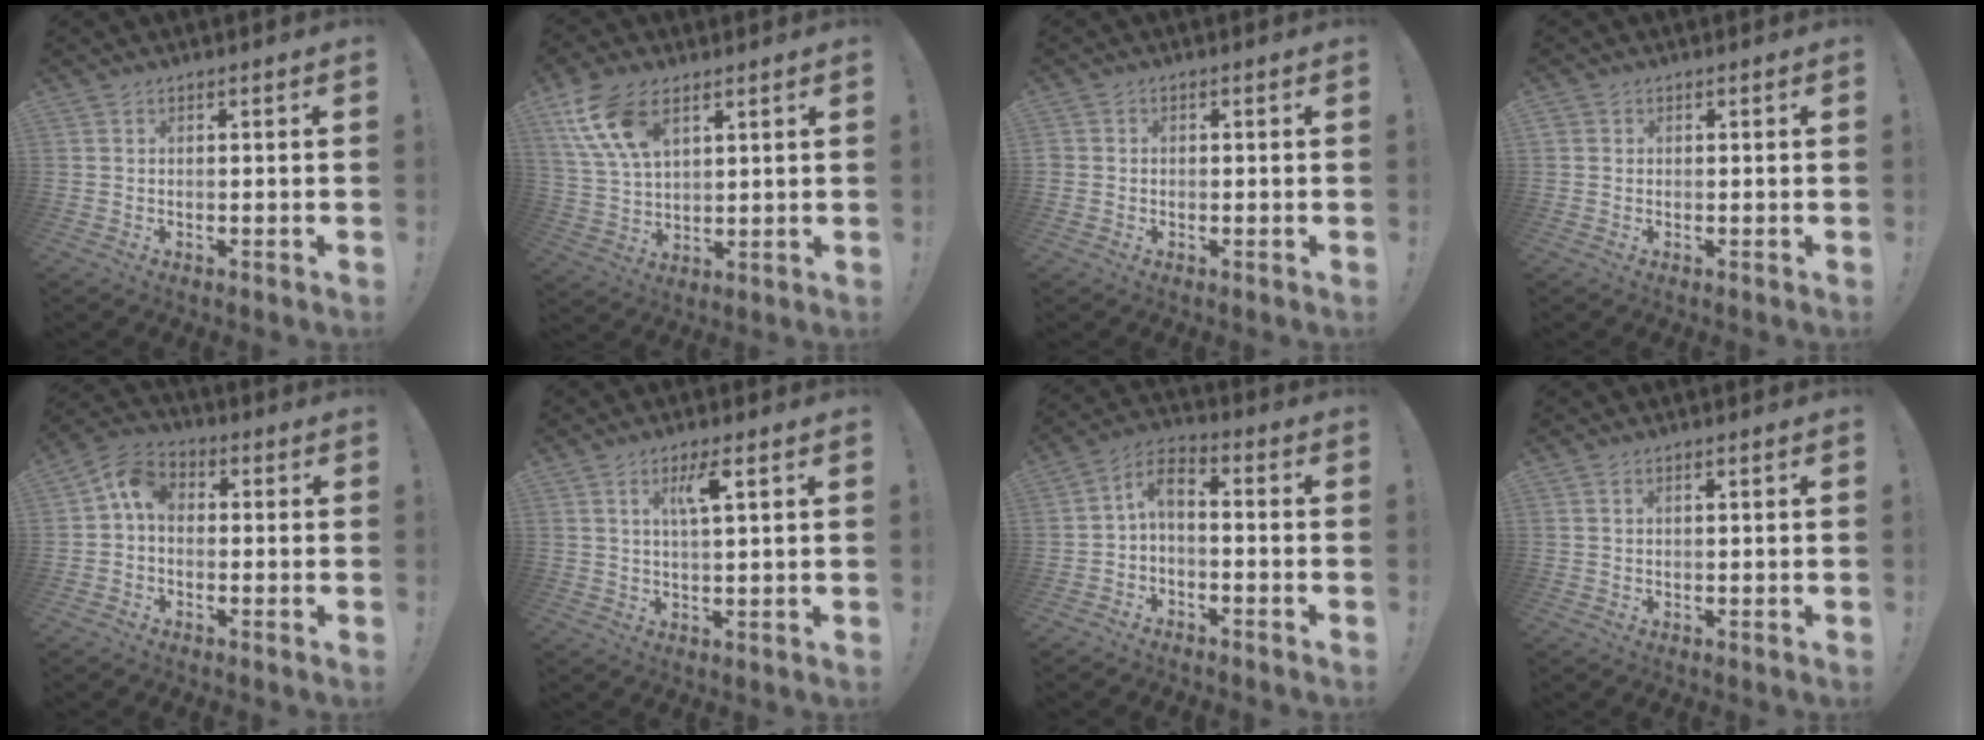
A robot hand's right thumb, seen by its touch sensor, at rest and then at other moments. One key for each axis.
{"total": 14.2, "fx": 7.5, "fy": 8.0, "fz": 9.0, "tx": -0.175, "ty": -0.023, "tz": 0.144}
{"total": 1.1, "fx": -0.4, "fy": 1.0, "fz": 0.3, "tx": -0.007, "ty": 0.004, "tz": -0.006}
{"total": 1.1, "fx": 0.6, "fy": 1.0, "fz": 0.0, "tx": 0.000, "ty": 0.002, "tz": 0.010}
{"total": 7.2, "fx": 0.3, "fy": 5.2, "fz": 5.1, "tx": -0.094, "ty": 0.014, "tz": 0.012}
{"total": 5.6, "fx": 2.8, "fy": 0.6, "fz": 4.8, "tx": -0.079, "ty": -0.005, "tz": 0.040}
{"total": 4.8, "fx": -1.5, "fy": 2.4, "fz": 3.9, "tx": -0.088, "ty": 0.005, "tz": -0.027}
{"total": 0.8, "fx": 0.6, "fy": 0.0, "fz": 0.6, "tx": -0.006, "ty": -0.002, "tz": 0.009}